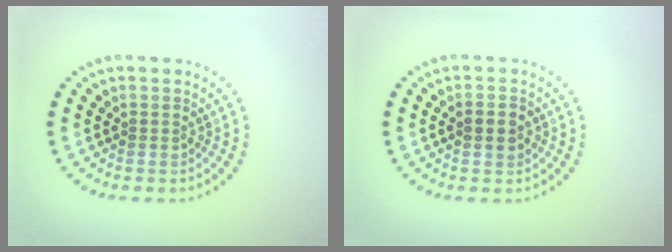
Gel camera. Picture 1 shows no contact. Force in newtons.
{"total": 1.7, "press": 1.7, "slide": 0.2}